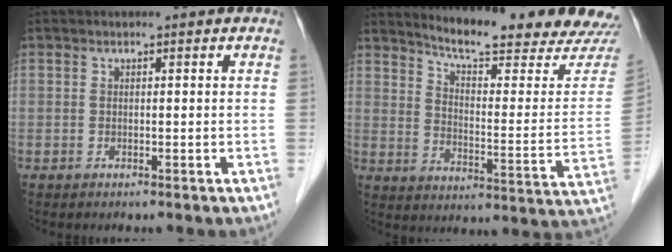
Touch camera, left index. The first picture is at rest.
{"total": 19.4, "force": [18.2, 0.2, 6.7], "torque": [-0.101, -0.093, 0.233]}